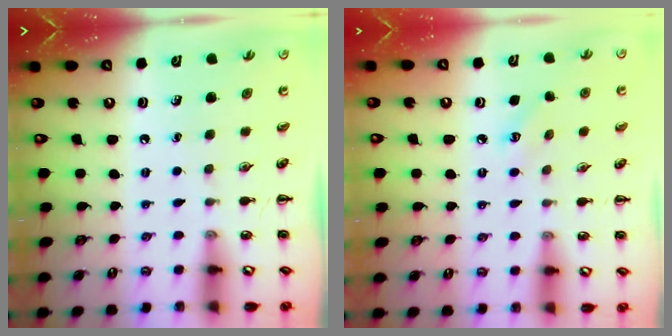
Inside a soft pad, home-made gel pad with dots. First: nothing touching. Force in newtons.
{"total": 3.4, "press": 3.3, "slide": 1.0}